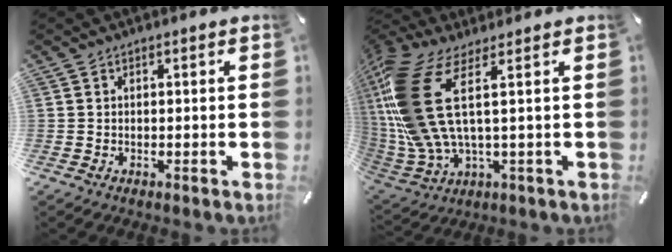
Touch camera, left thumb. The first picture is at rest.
{"total": 19.3, "force": [4.1, 8.5, 16.9], "torque": [-0.383, -0.033, 0.066]}